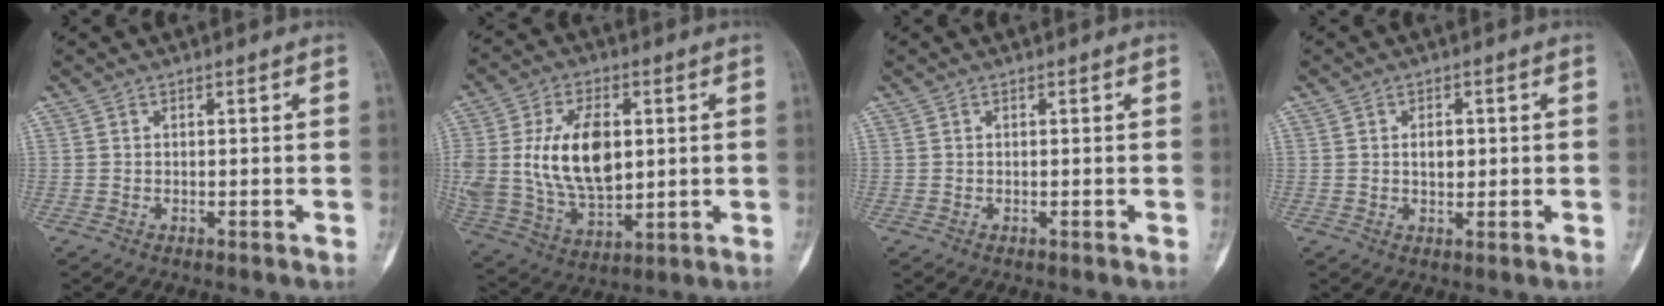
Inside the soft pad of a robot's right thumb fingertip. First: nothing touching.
{"total": 18.7, "force": [2.6, 11.2, 14.7], "torque": [-0.267, -0.011, 0.060]}
{"total": 0.0}
{"total": 3.1, "force": [0.5, 2.0, 2.4], "torque": [-0.027, -0.001, 0.009]}